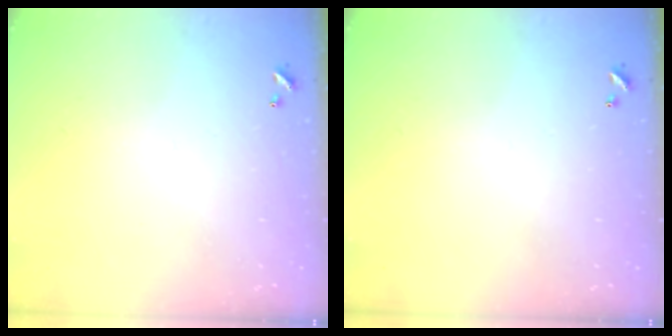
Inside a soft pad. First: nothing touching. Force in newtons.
{"total": 0.0}